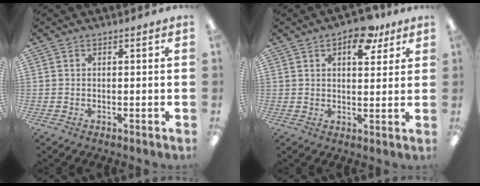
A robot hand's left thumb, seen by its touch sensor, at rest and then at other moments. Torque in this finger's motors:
{"motor_torque": [-0.04, -0.05, -0.50, 0.04, 0.09]}